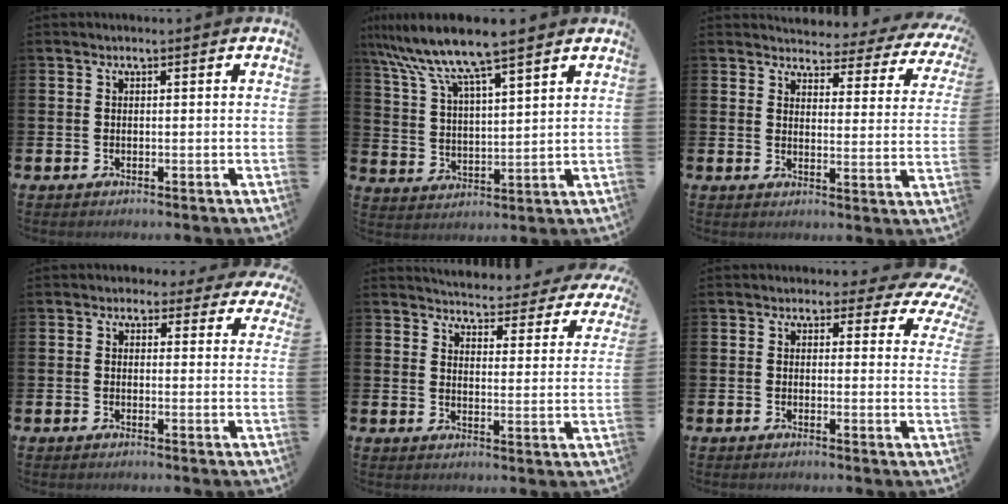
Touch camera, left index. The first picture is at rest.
{"total": 9.8, "force": [8.5, 0.8, 4.8], "torque": [-0.126, -0.034, 0.147]}
{"total": 3.0, "force": [2.8, 1.1, 0.4], "torque": [-0.022, -0.031, 0.042]}
{"total": 1.8, "force": [1.0, 1.4, 0.2], "torque": [-0.004, -0.003, 0.011]}
{"total": 4.2, "force": [4.1, 0.6, 0.3], "torque": [-0.023, -0.038, 0.068]}
{"total": 2.2, "force": [1.1, 1.6, 1.0], "torque": [-0.011, -0.015, 0.009]}